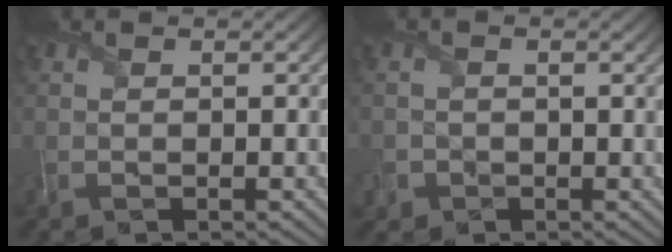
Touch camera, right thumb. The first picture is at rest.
{"total": 1.7, "force": [-0.9, 1.5, 0.2], "torque": [-0.005, -0.010, -0.017]}